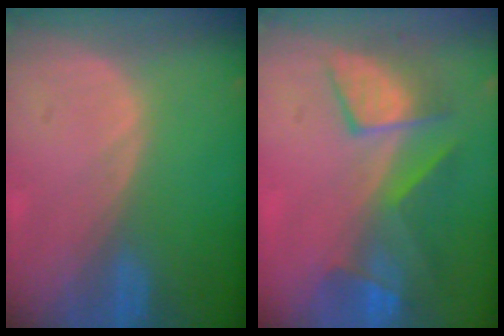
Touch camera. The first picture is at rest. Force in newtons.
{"total": 7.5, "press": 7.4, "slide": 1.2}